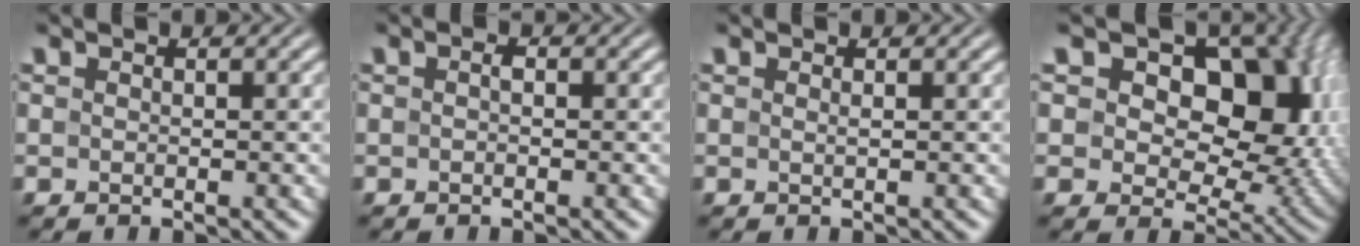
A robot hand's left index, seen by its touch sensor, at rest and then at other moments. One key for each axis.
{"total": 0.7, "fx": -0.1, "fy": 0.2, "fz": 0.6, "tx": -0.014, "ty": 0.001, "tz": -0.002}
{"total": 0.6, "fx": 0.2, "fy": 0.1, "fz": 0.5, "tx": -0.004, "ty": 0.001, "tz": 0.001}
{"total": 14.8, "fx": 4.8, "fy": 9.5, "fz": 10.2, "tx": -0.121, "ty": 0.021, "tz": 0.060}